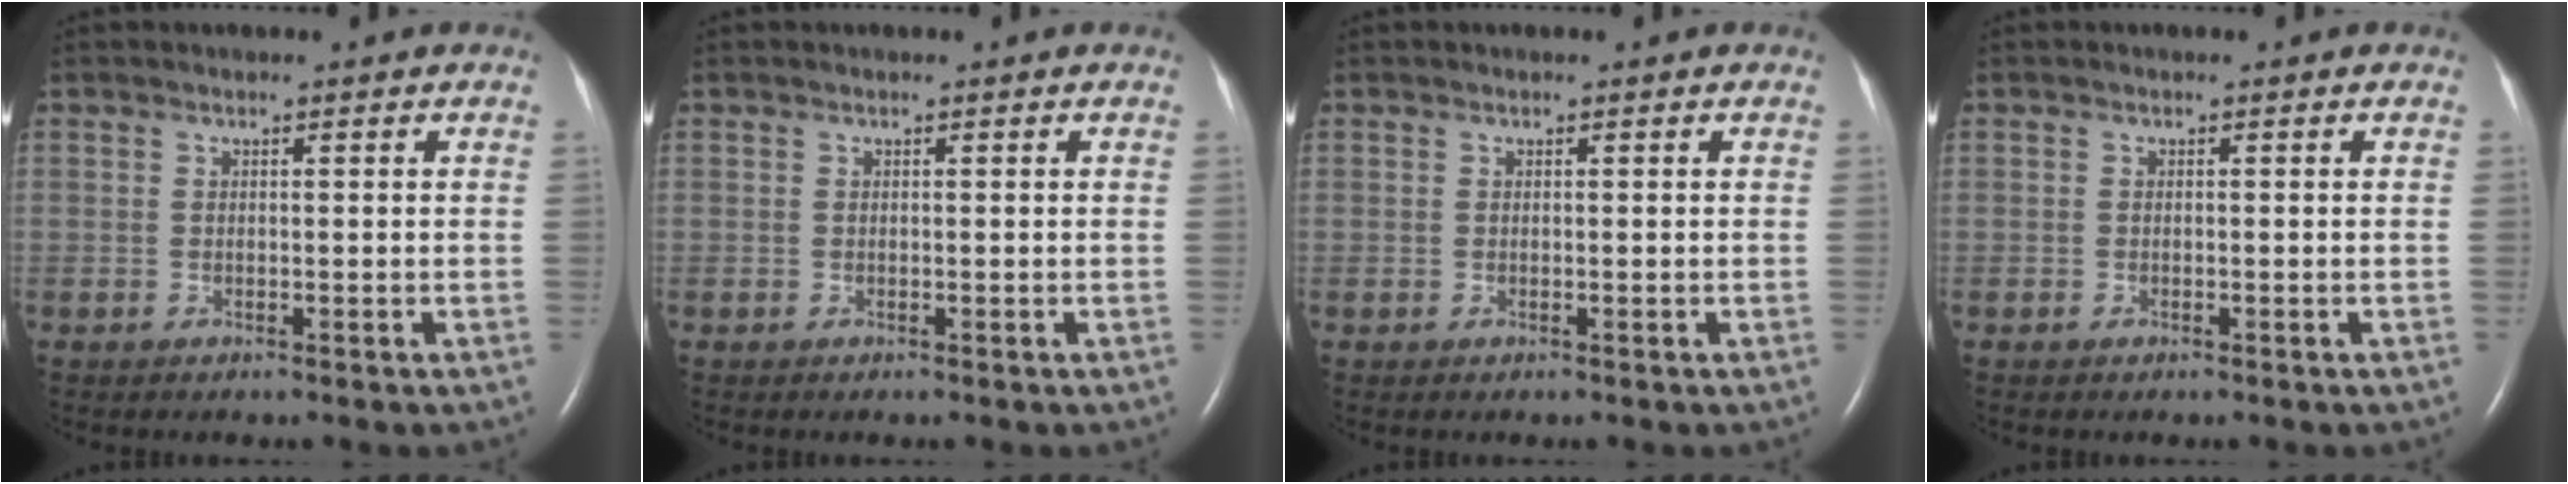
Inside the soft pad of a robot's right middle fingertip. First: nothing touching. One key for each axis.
{"total": 0.0}
{"total": 0.0}
{"total": 0.0}